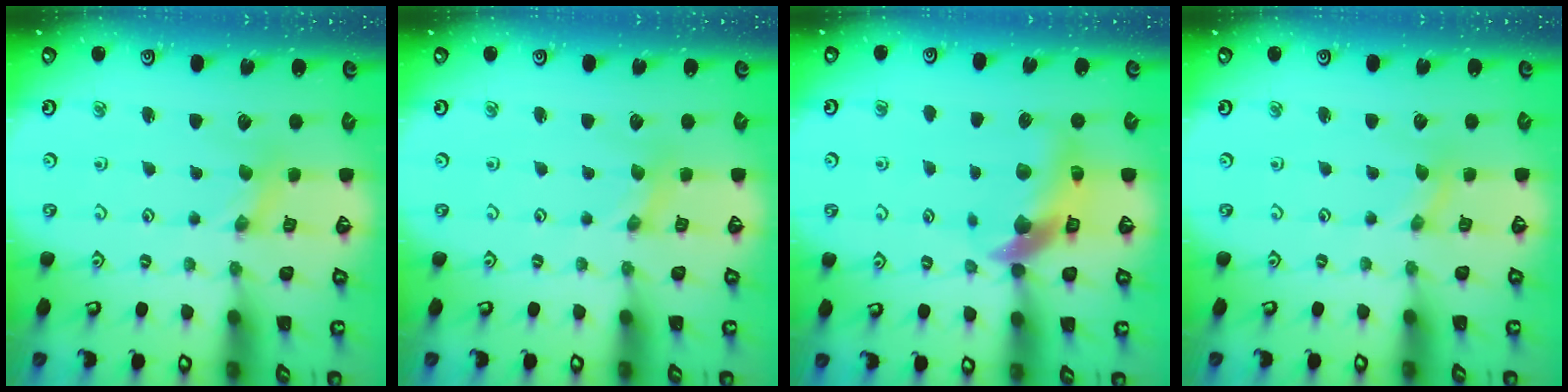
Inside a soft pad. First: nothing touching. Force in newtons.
{"total": 0.0}
{"total": 12.1, "press": 12.0, "slide": 1.7}
{"total": 0.0}